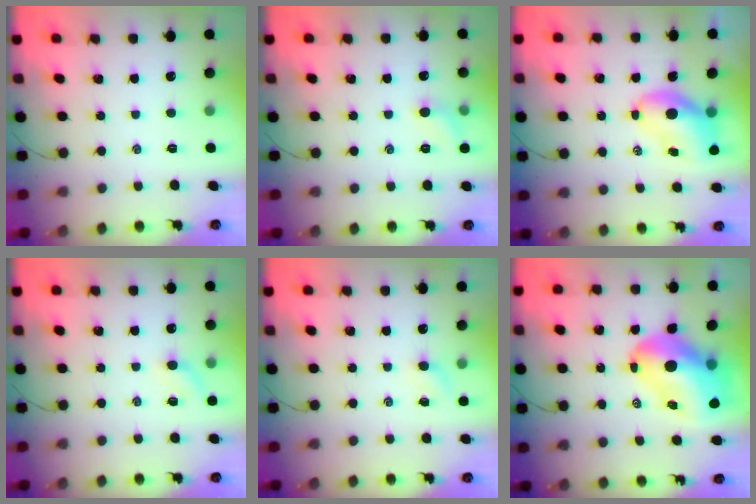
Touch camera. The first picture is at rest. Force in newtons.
{"total": 5.6, "press": 5.3, "slide": 1.8}
{"total": 7.2, "press": 7.0, "slide": 1.5}
{"total": 4.9, "press": 4.8, "slide": 0.9}
{"total": 2.8, "press": 2.7, "slide": 0.8}
{"total": 15.4, "press": 14.7, "slide": 4.6}